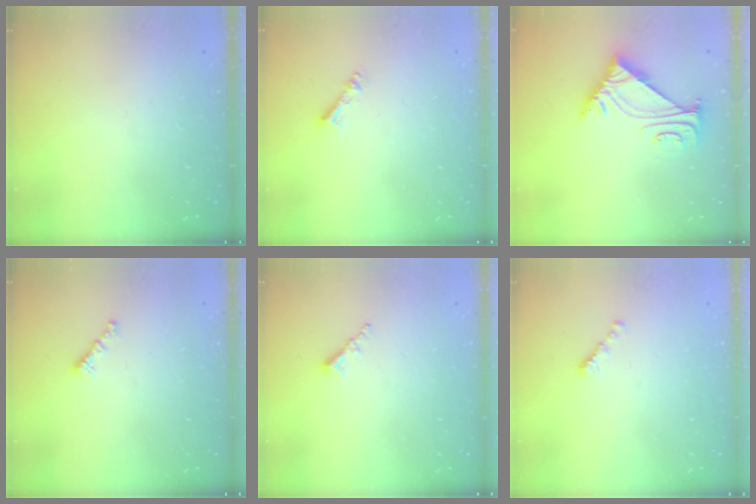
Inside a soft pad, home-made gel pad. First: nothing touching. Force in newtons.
{"total": 3.5, "press": 3.5, "slide": 0.1}
{"total": 7.6, "press": 7.6, "slide": 0.7}
{"total": 0.6, "press": 0.5, "slide": 0.4}
{"total": 2.3, "press": 2.2, "slide": 0.6}
{"total": 1.5, "press": 1.4, "slide": 0.5}